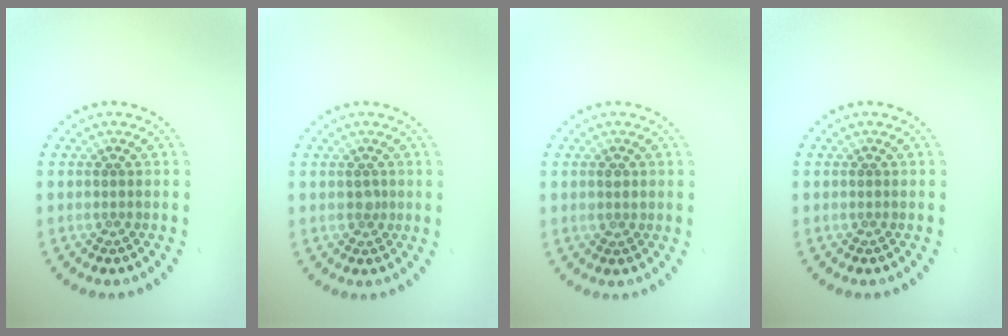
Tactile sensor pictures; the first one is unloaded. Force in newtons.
{"total": 0.7, "press": 0.6, "slide": 0.4}
{"total": 0.9, "press": 0.8, "slide": 0.3}
{"total": 0.0}